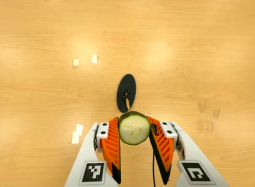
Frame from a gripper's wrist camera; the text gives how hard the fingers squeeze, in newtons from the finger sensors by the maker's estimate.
{"total": 12.3, "left": 13.5, "right": 11.0}